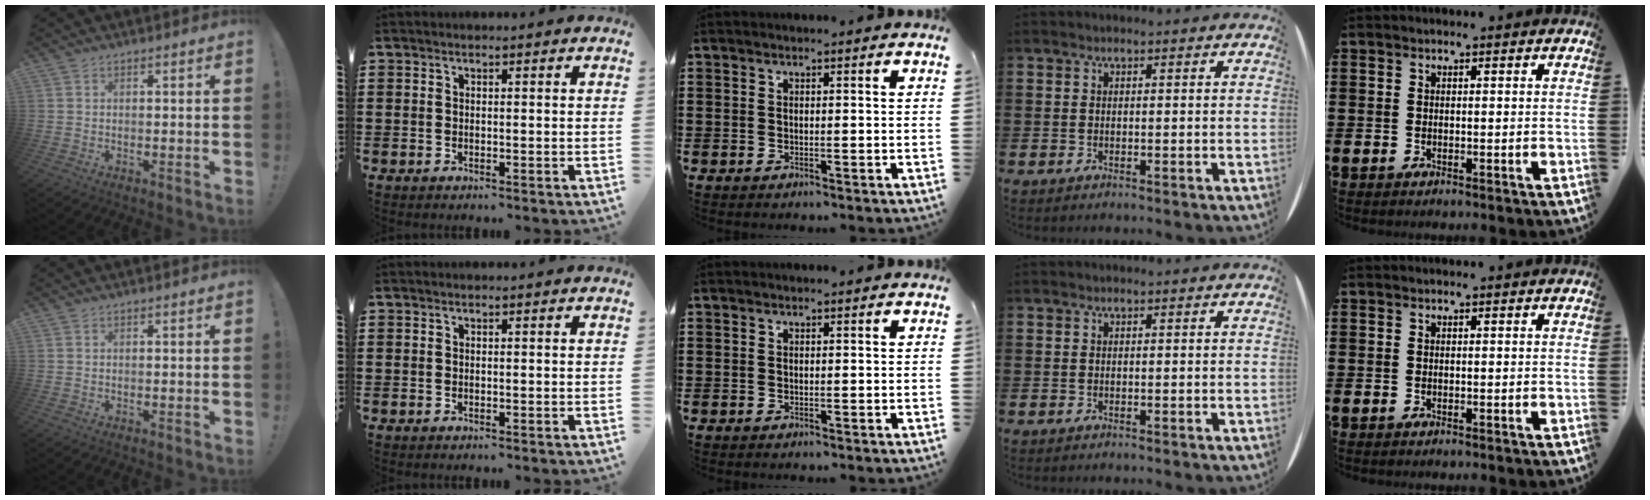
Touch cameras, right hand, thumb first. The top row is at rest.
{}